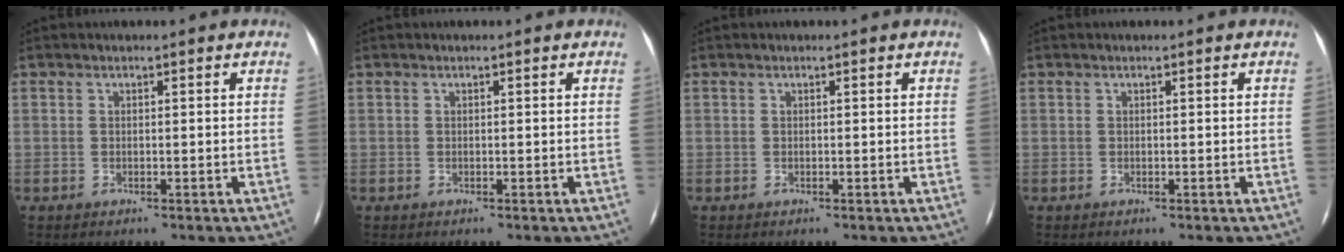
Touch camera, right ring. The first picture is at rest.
{"total": 0.0}
{"total": 0.0}
{"total": 0.0}